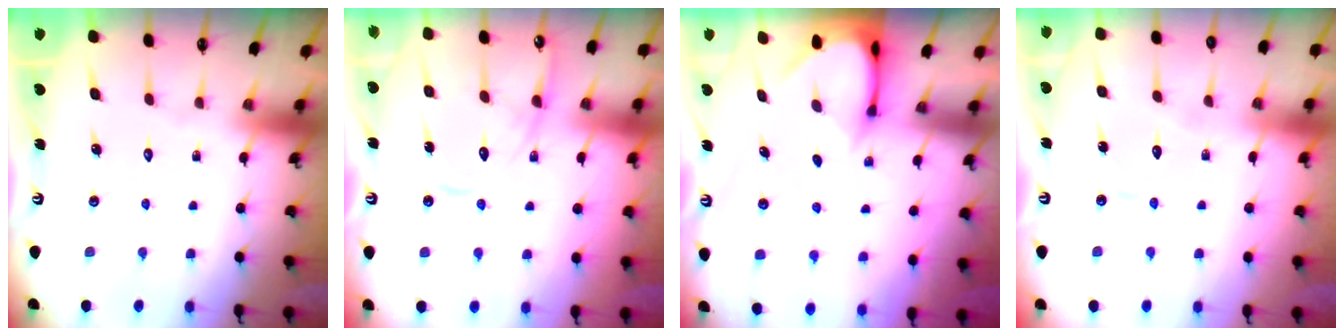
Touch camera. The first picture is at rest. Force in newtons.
{"total": 13.6, "press": 13.6, "slide": 1.3}
{"total": 3.0, "press": 3.0, "slide": 0.4}
{"total": 5.2, "press": 5.2, "slide": 0.4}